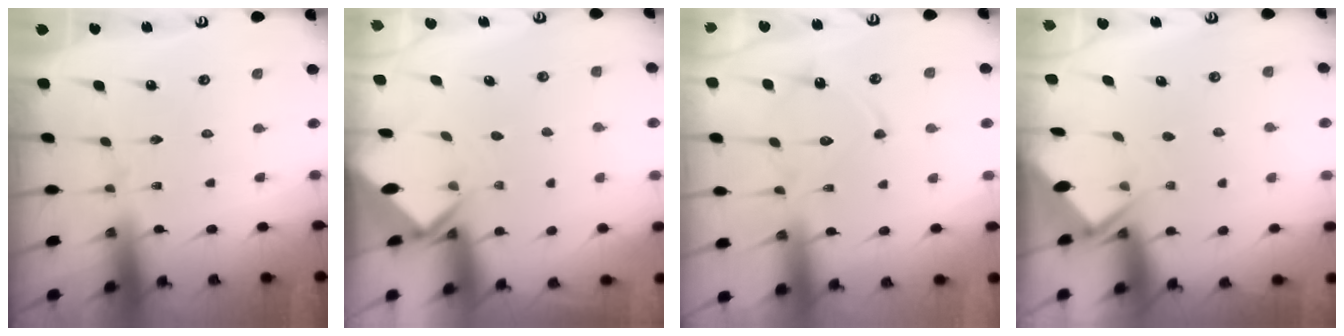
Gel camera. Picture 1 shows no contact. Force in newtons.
{"total": 3.1, "press": 3.1, "slide": 0.1}
{"total": 12.1, "press": 12.0, "slide": 0.9}
{"total": 2.8, "press": 2.8, "slide": 0.4}